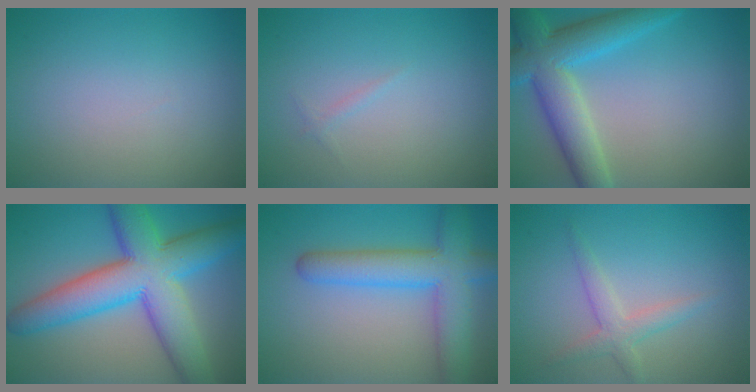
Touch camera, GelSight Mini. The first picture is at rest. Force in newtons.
{"total": 0.5, "press": 0.5, "slide": 0.0}
{"total": 7.4, "press": 7.4, "slide": 0.4}
{"total": 11.3, "press": 11.3, "slide": 0.2}
{"total": 6.6, "press": 6.6, "slide": 0.4}
{"total": 2.2, "press": 2.2, "slide": 0.1}